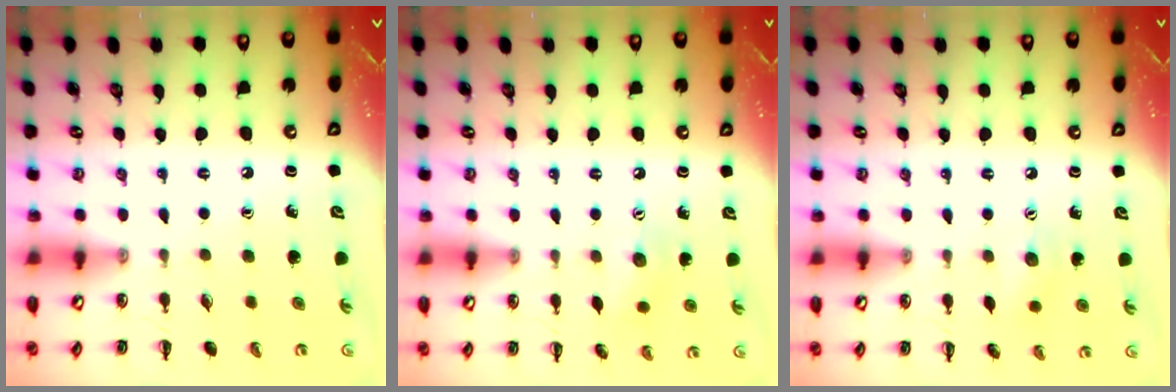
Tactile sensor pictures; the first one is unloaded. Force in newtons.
{"total": 7.8, "press": 7.7, "slide": 1.5}
{"total": 6.7, "press": 6.5, "slide": 1.4}